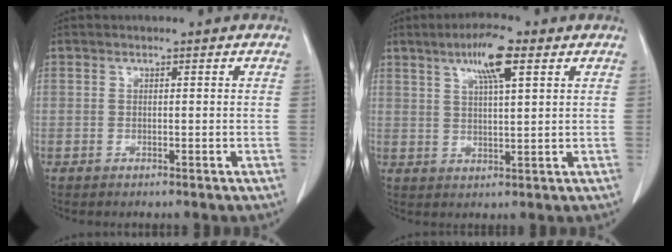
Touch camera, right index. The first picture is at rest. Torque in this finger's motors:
{"motor_torque": [0.61, 0.22, 0.15, 0.05]}